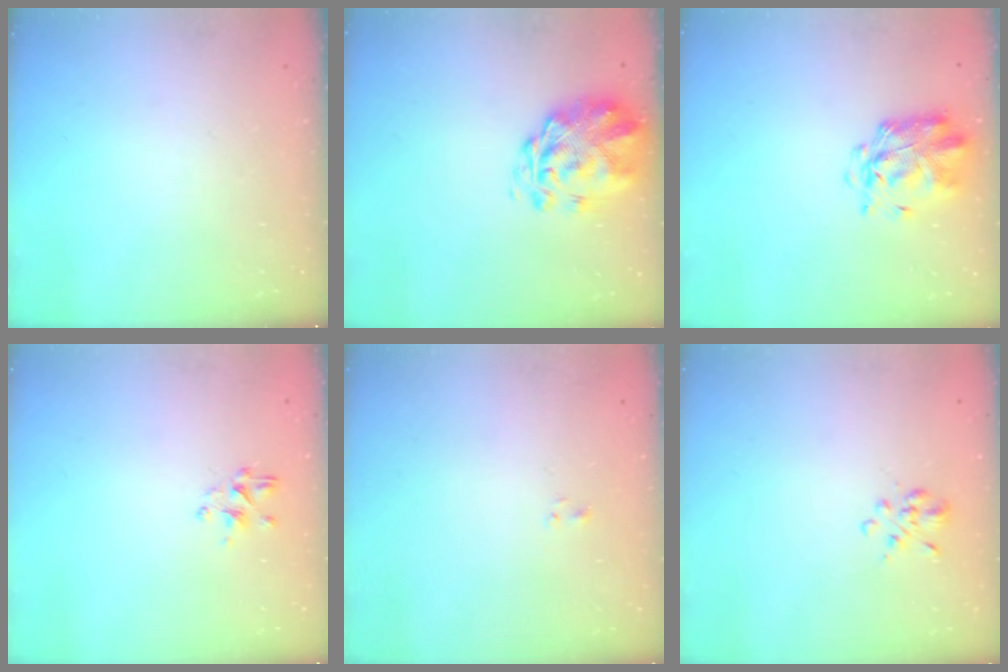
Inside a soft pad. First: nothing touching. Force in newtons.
{"total": 2.8, "press": 2.5, "slide": 1.3}
{"total": 2.9, "press": 2.8, "slide": 0.8}
{"total": 2.4, "press": 2.2, "slide": 1.0}
{"total": 0.6, "press": 0.3, "slide": 0.5}
{"total": 2.6, "press": 2.4, "slide": 0.9}